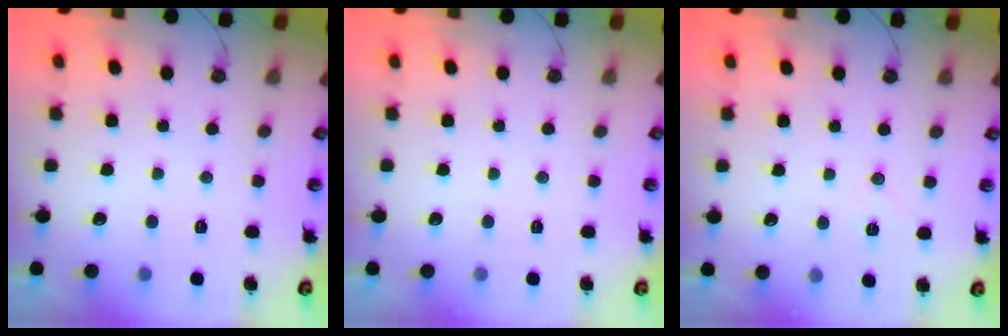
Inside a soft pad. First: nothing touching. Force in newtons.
{"total": 0.0}
{"total": 5.3, "press": 3.8, "slide": 3.7}